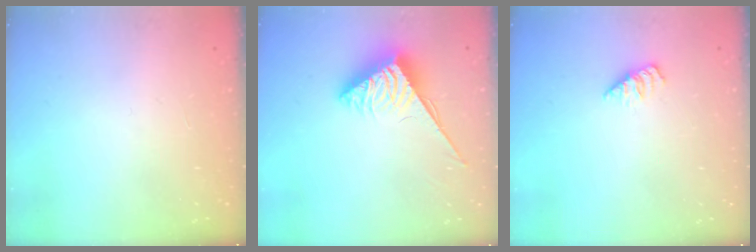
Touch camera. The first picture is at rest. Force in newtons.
{"total": 4.0, "press": 3.9, "slide": 0.5}
{"total": 1.7, "press": 1.7, "slide": 0.3}